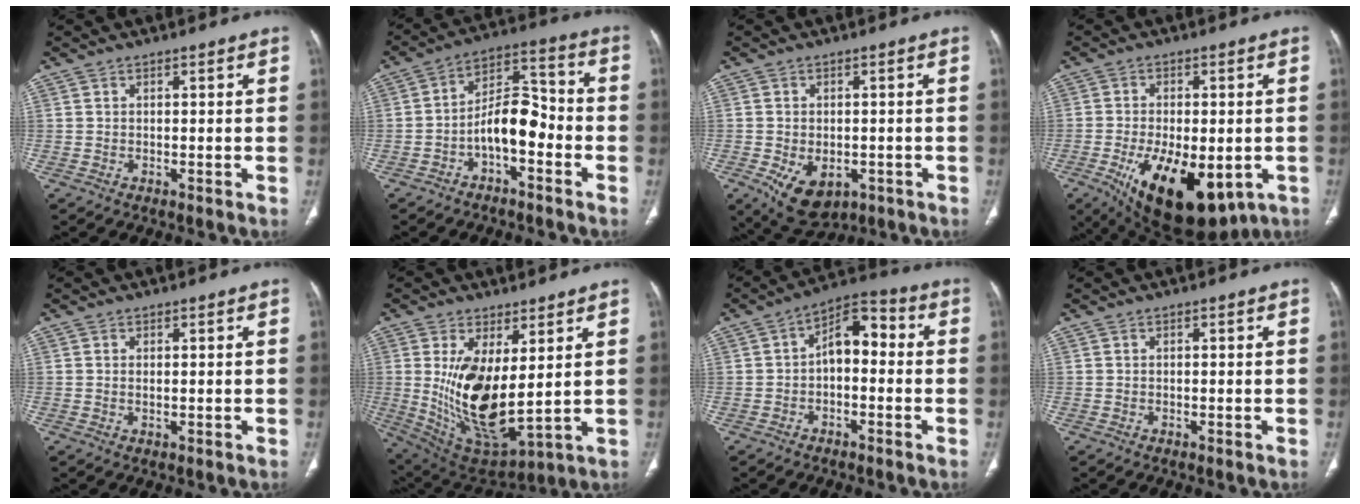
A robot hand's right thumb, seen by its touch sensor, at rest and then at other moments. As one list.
[{"total": 9.8, "force": [-3.5, 4.9, 7.7], "torque": [-0.114, 0.051, -0.065]}, {"total": 8.8, "force": [-3.4, 5.7, 5.8], "torque": [-0.085, 0.003, -0.036]}, {"total": 19.4, "force": [-7.2, 9.5, 15.3], "torque": [-0.228, -0.012, -0.087]}, {"total": 0.7, "force": [0.1, 0.2, 0.6], "torque": [-0.017, 0.000, 0.006]}, {"total": 16.6, "force": [2.4, 7.1, 14.8], "torque": [-0.268, -0.037, 0.072]}, {"total": 8.4, "force": [-0.3, 4.9, 6.8], "torque": [-0.084, 0.038, -0.020]}, {"total": 0.0}]